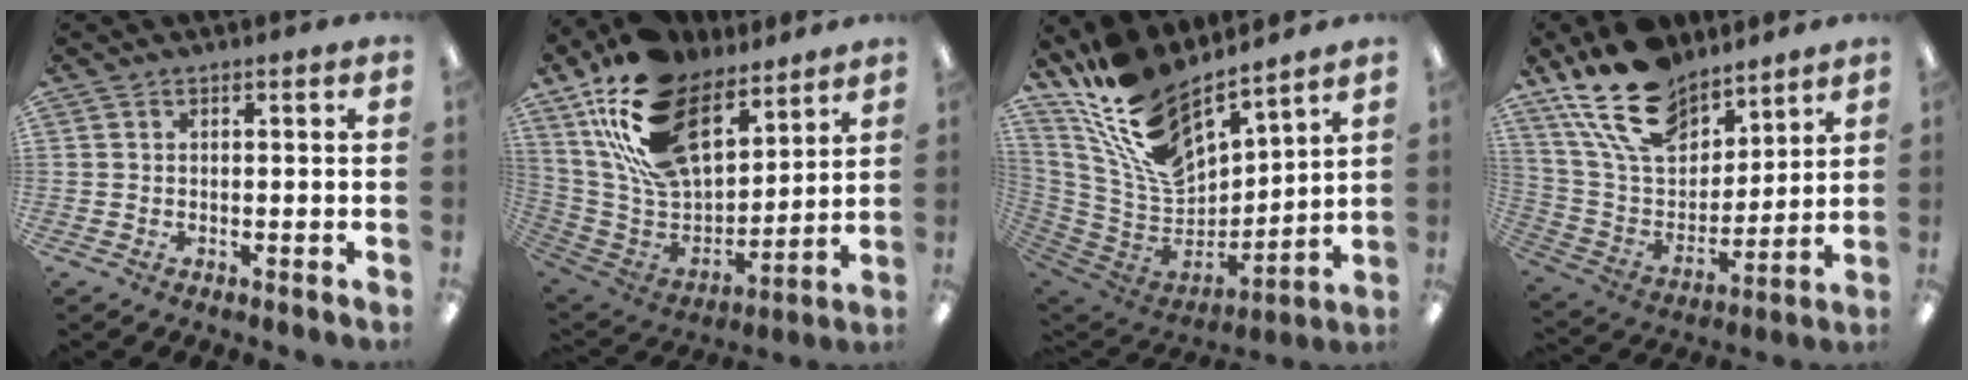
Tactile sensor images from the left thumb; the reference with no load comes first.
{"total": 23.6, "force": [14.8, 13.2, 12.9], "torque": [-0.261, -0.077, 0.274]}
{"total": 18.7, "force": [14.5, 8.0, 8.8], "torque": [-0.195, -0.101, 0.266]}
{"total": 19.8, "force": [14.4, 10.4, 8.9], "torque": [-0.187, -0.073, 0.267]}